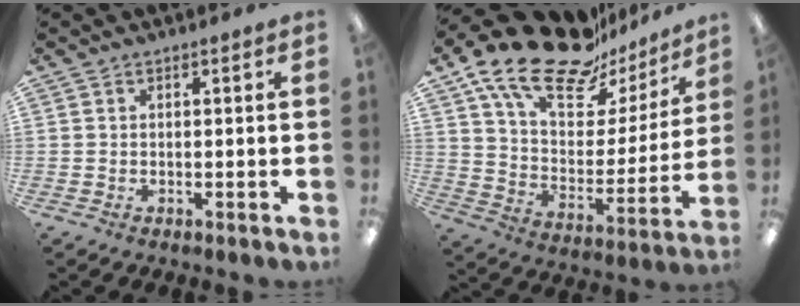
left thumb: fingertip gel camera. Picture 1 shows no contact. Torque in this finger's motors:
{"motor_torque": [2.17, 2.16, 1.30, -1.47, 0.10]}